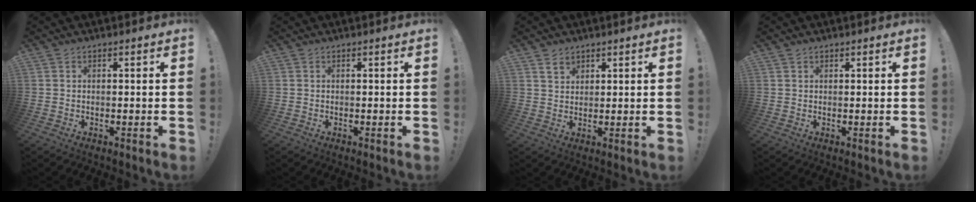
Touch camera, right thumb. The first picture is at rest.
{"total": 0.0}
{"total": 3.4, "force": [2.5, 2.0, 1.1], "torque": [-0.014, -0.010, 0.046]}
{"total": 0.5, "force": [0.5, 0.2, 0.1], "torque": [0.004, -0.003, 0.008]}